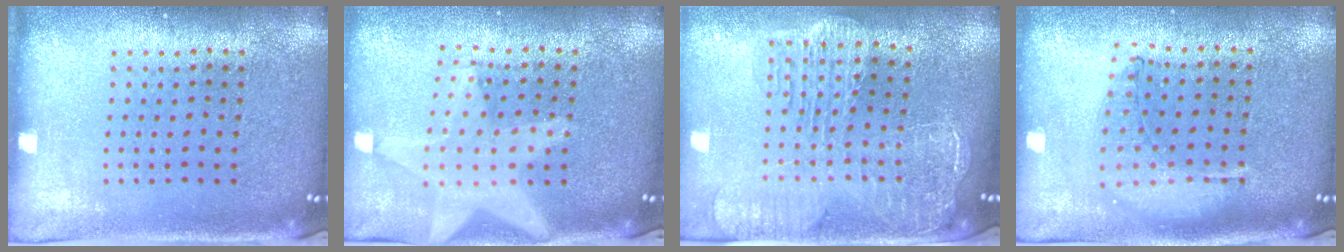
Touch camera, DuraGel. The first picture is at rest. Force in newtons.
{"total": 2.2, "press": 1.8, "slide": 1.2}
{"total": 2.8, "press": 2.4, "slide": 1.6}
{"total": 1.0, "press": 0.9, "slide": 0.3}